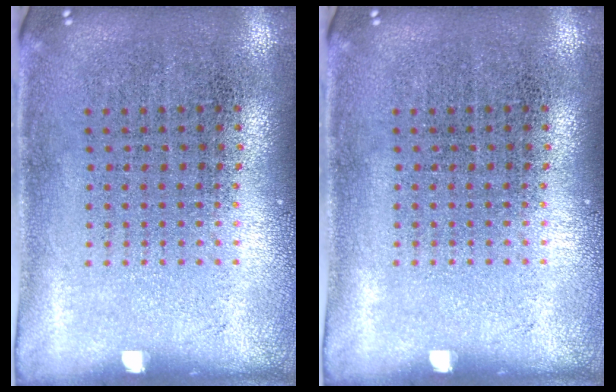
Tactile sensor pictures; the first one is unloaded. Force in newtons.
{"total": 0.0}